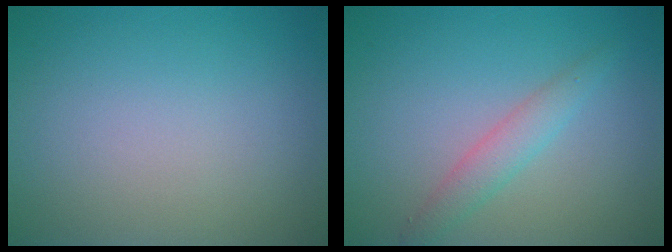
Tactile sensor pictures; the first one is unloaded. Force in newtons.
{"total": 2.2, "press": 2.2, "slide": 0.1}